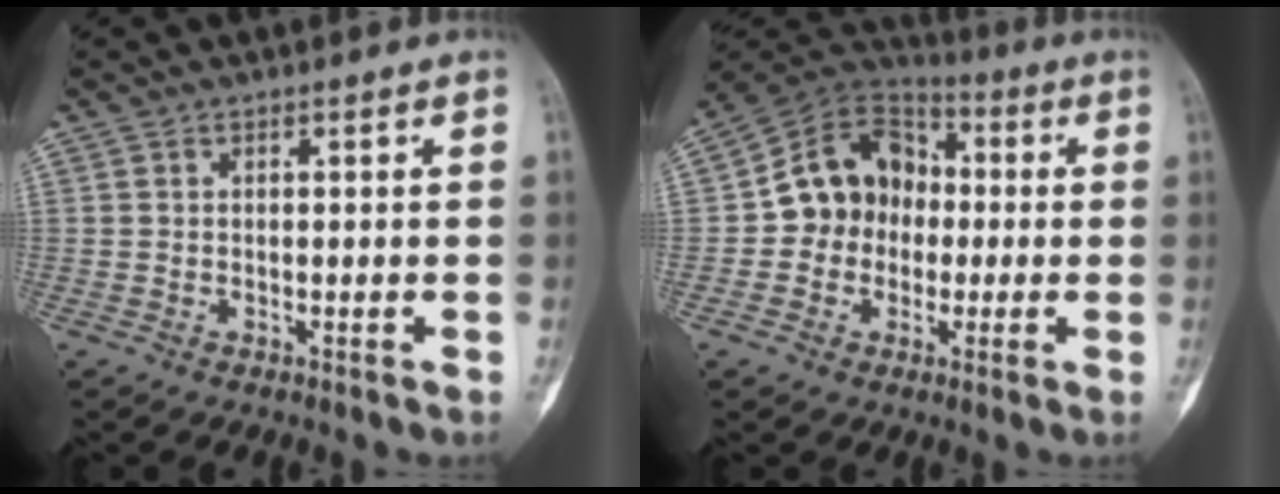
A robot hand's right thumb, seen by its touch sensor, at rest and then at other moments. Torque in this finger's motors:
{"motor_torque": [1.02, 1.18, 0.87, -0.25, 0.06]}